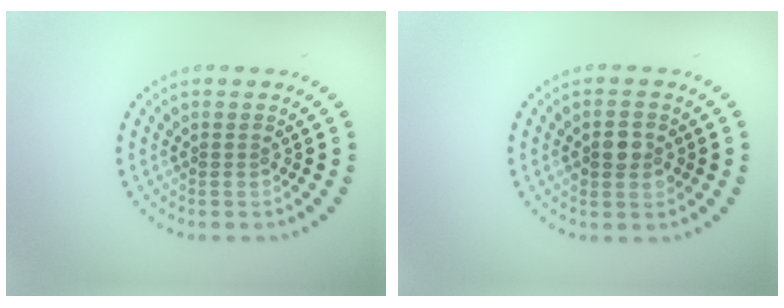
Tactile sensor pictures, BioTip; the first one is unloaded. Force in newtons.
{"total": 2.4, "press": 2.4, "slide": 0.4}